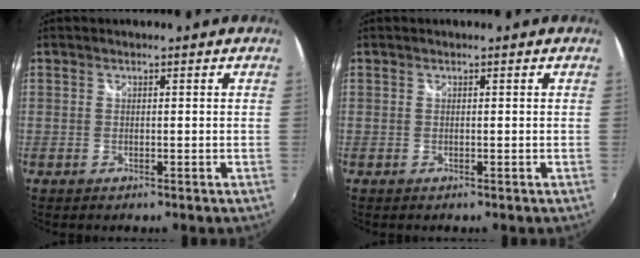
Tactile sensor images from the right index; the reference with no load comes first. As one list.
[{"total": 0.0}]